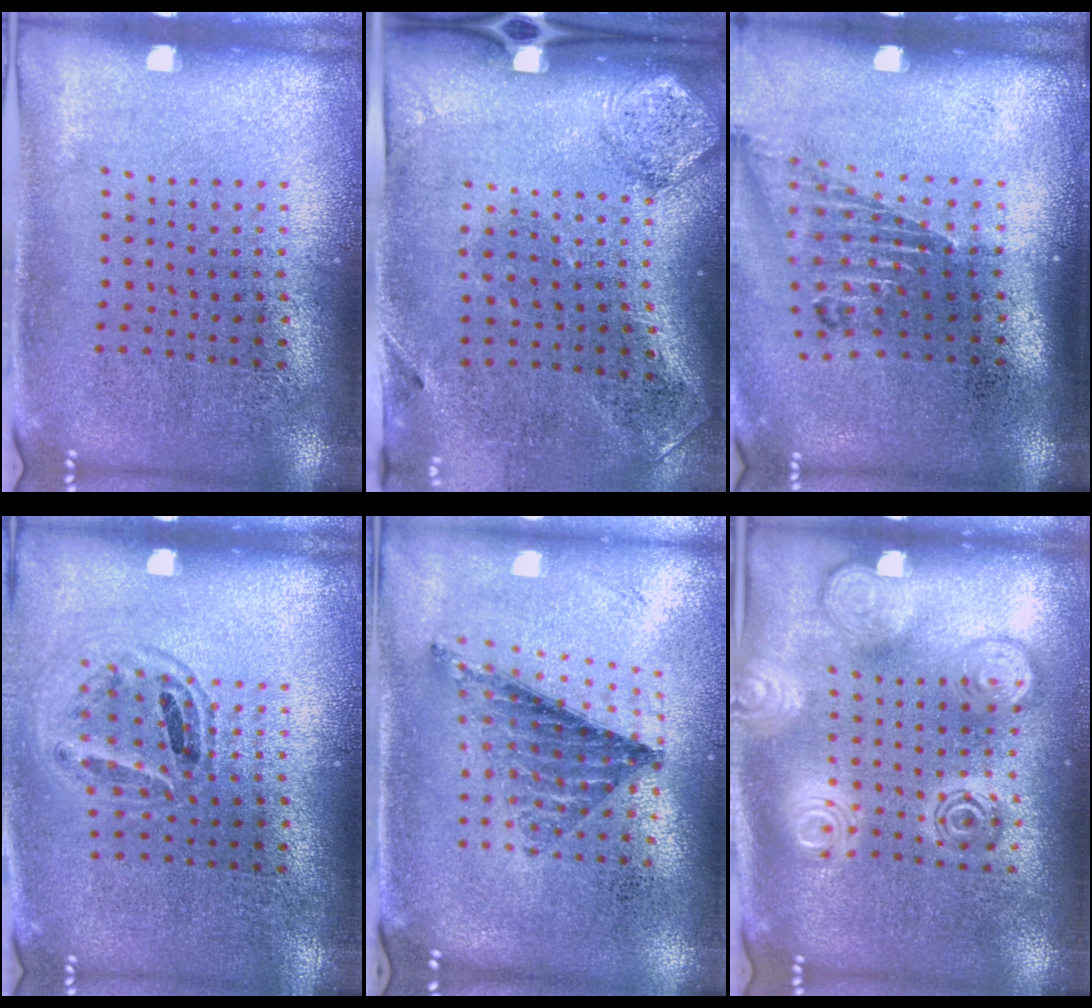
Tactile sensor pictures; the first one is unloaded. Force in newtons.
{"total": 1.9, "press": 1.1, "slide": 1.6}
{"total": 1.6, "press": 1.2, "slide": 1.0}
{"total": 0.9, "press": 0.9, "slide": 0.1}
{"total": 0.9, "press": 0.8, "slide": 0.3}
{"total": 2.8, "press": 2.8, "slide": 0.5}